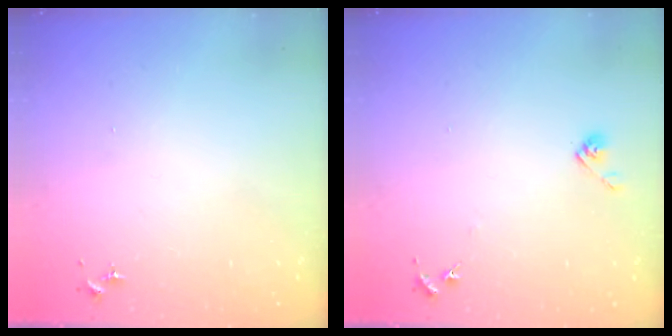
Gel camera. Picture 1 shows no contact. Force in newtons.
{"total": 6.2, "press": 6.2, "slide": 0.5}